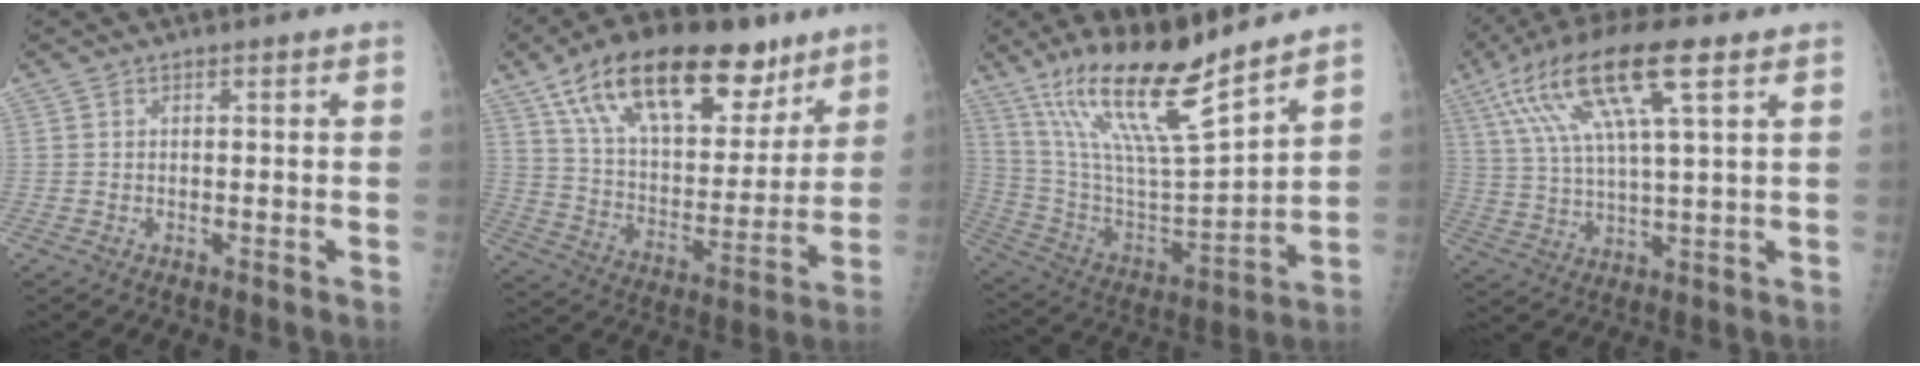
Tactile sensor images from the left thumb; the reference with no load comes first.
{"total": 27.0, "force": [16.2, 13.0, 17.3], "torque": [-0.245, -0.029, 0.270]}
{"total": 20.3, "force": [14.8, 3.1, 13.5], "torque": [-0.223, -0.077, 0.281]}
{"total": 17.2, "force": [7.9, 4.1, 14.7], "torque": [-0.293, -0.001, 0.144]}